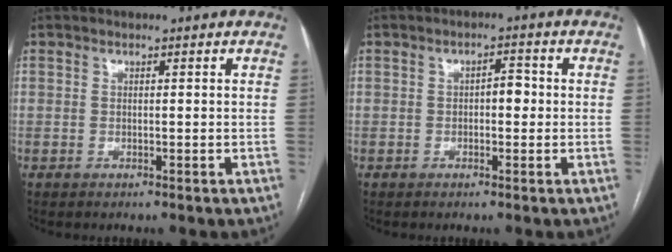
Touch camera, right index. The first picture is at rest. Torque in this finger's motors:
{"motor_torque": [0.39, 0.04, 0.14, 0.03]}